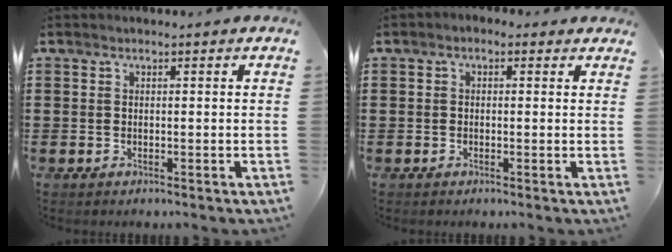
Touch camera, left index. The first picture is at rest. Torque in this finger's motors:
{"motor_torque": [2.14, 0.00, 0.14, 0.02]}